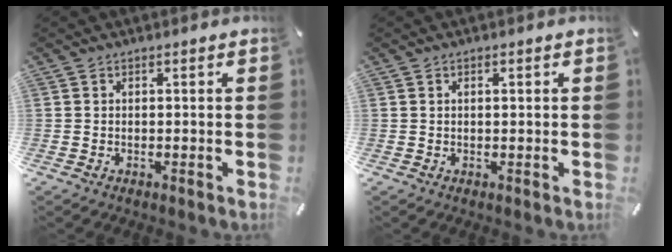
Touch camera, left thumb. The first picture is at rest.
{"total": 0.8, "force": [0.2, 0.3, 0.7], "torque": [-0.014, 0.003, 0.002]}